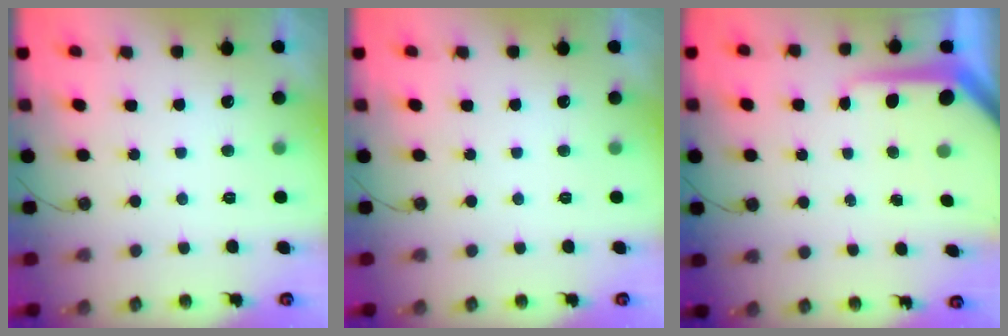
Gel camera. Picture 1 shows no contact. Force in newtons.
{"total": 0.0}
{"total": 7.8, "press": 7.8, "slide": 0.2}